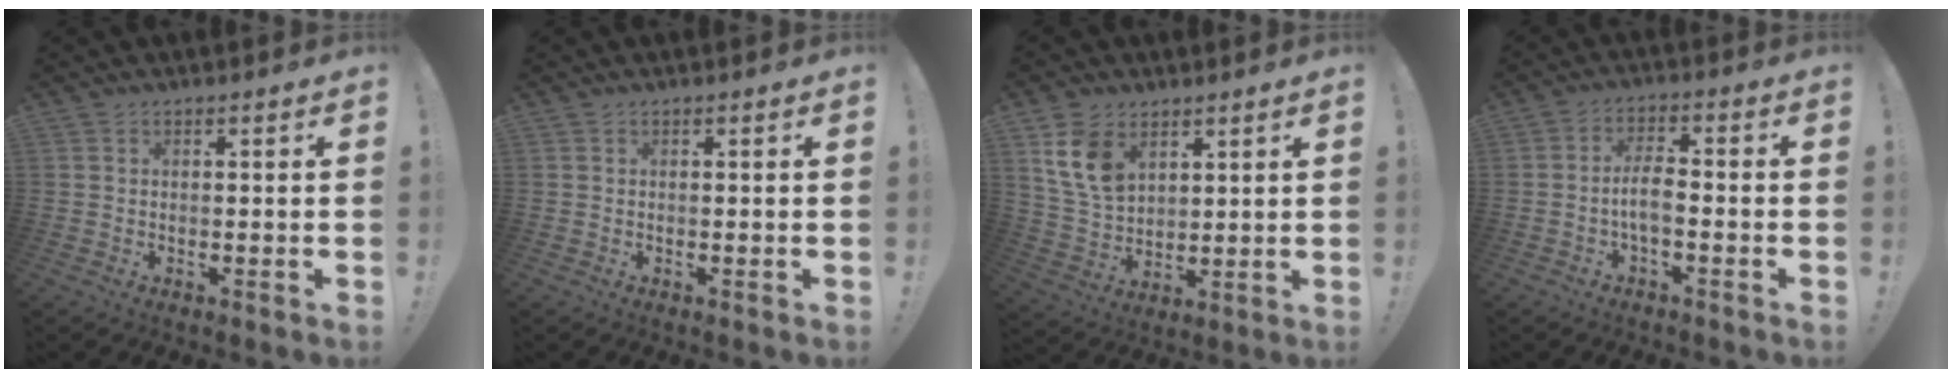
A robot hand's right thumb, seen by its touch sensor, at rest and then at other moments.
{"total": 0.0}
{"total": 11.8, "force": [6.1, 8.0, 6.2], "torque": [-0.122, -0.020, 0.123]}
{"total": 6.0, "force": [-1.8, 2.2, 5.4], "torque": [-0.103, 0.003, -0.033]}